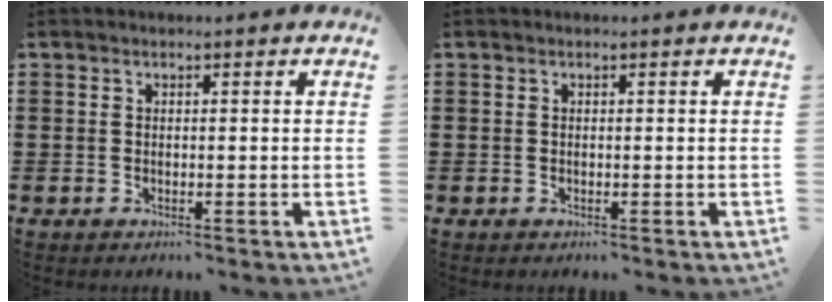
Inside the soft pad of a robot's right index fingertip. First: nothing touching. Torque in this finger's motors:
{"motor_torque": [-0.47, 1.67, 0.00, -0.01]}